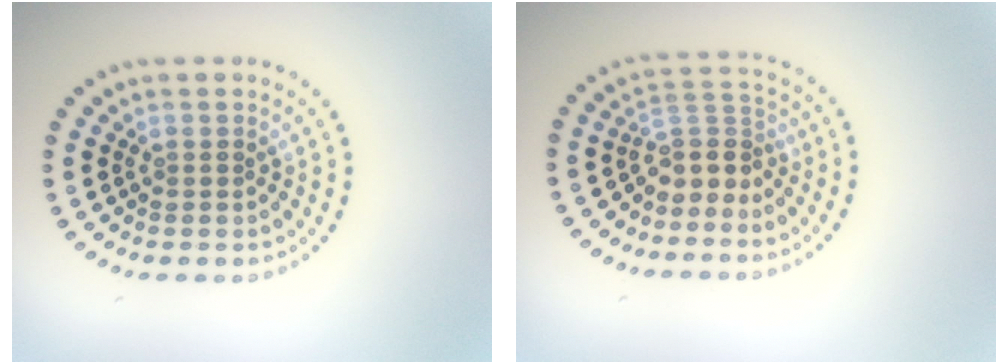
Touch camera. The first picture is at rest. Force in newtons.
{"total": 3.2, "press": 2.3, "slide": 2.2}